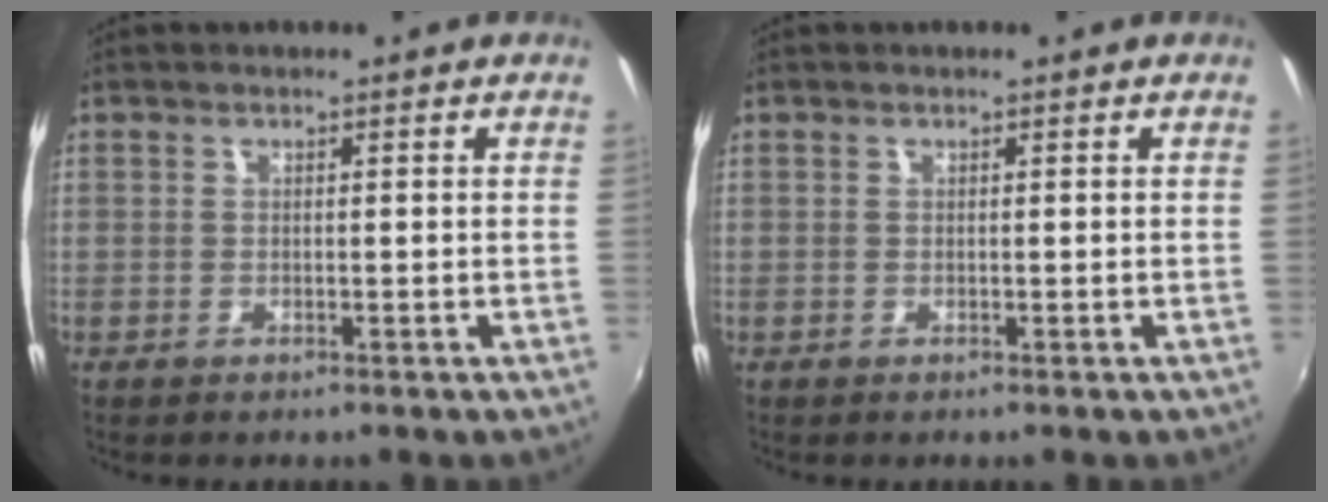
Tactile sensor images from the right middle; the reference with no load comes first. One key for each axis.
{"total": 0.0}